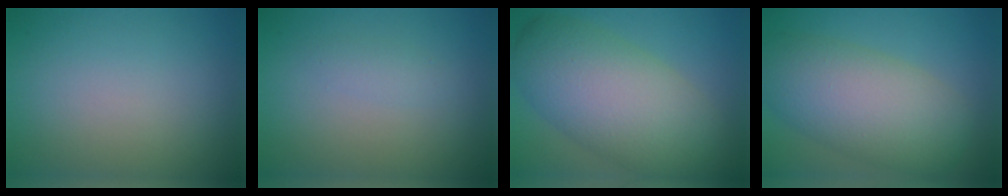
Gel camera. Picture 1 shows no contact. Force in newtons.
{"total": 1.1, "press": 1.1, "slide": 0.1}
{"total": 10.5, "press": 10.4, "slide": 0.7}
{"total": 8.8, "press": 8.8, "slide": 0.4}